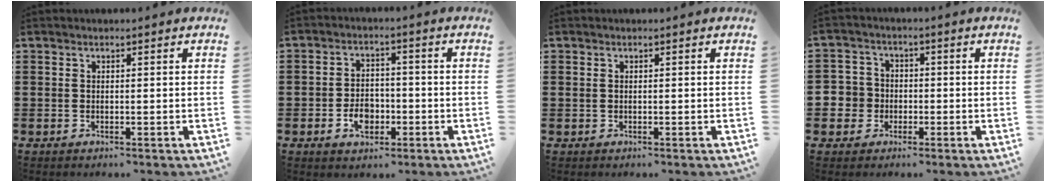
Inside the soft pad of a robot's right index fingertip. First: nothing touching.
{"total": 4.9, "force": [-1.8, 3.4, 3.0], "torque": [-0.055, 0.001, -0.036]}
{"total": 0.0}
{"total": 4.9, "force": [-1.0, 4.7, 0.9], "torque": [-0.050, 0.009, -0.026]}